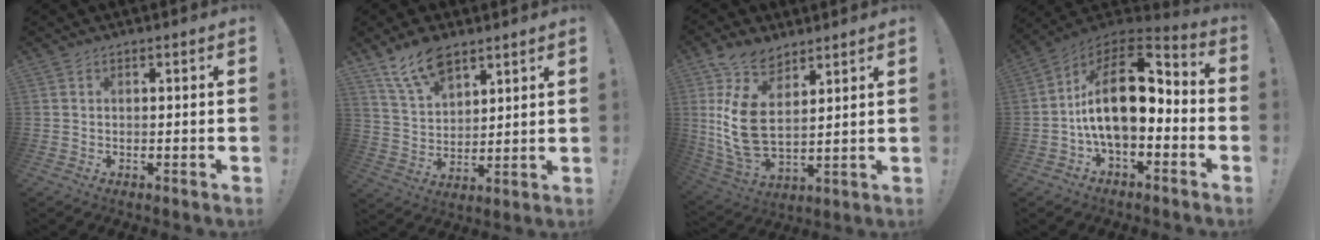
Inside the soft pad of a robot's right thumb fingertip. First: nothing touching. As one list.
[{"total": 11.6, "force": [8.5, 5.8, 5.3], "torque": [-0.100, -0.039, 0.162]}, {"total": 14.7, "force": [6.1, 8.3, 10.5], "torque": [-0.238, -0.030, 0.116]}, {"total": 18.2, "force": [0.5, 9.7, 15.4], "torque": [-0.265, 0.009, 0.013]}]